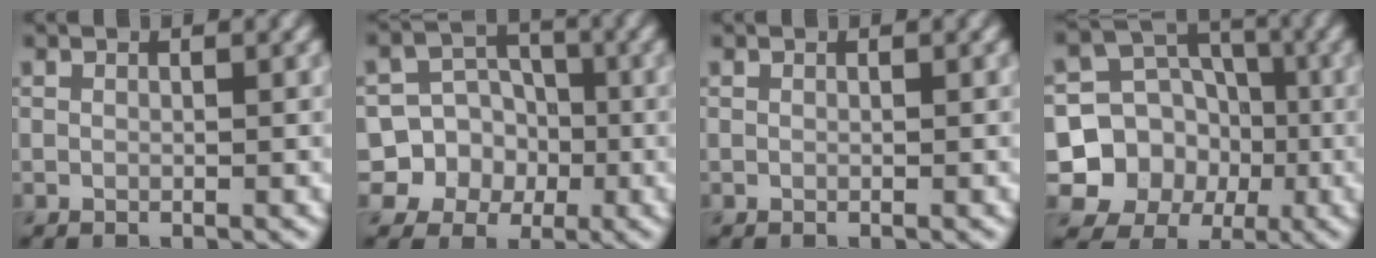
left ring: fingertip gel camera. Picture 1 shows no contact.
{"total": 9.1, "force": [-2.5, 8.6, 1.4], "torque": [-0.034, 0.008, -0.058]}
{"total": 0.0}
{"total": 8.9, "force": [-2.6, 8.2, 2.3], "torque": [-0.032, -0.003, -0.065]}